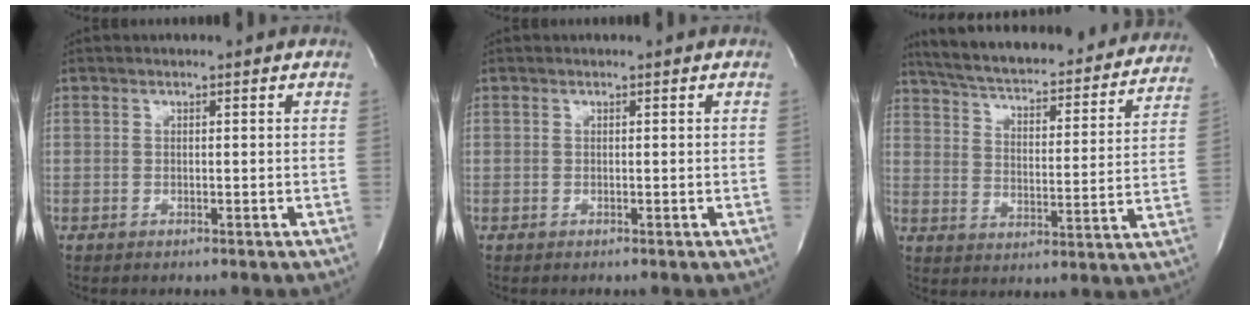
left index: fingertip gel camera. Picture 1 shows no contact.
{"total": 0.0}
{"total": 29.7, "force": [26.8, 6.4, 11.1], "torque": [-0.188, -0.036, 0.342]}